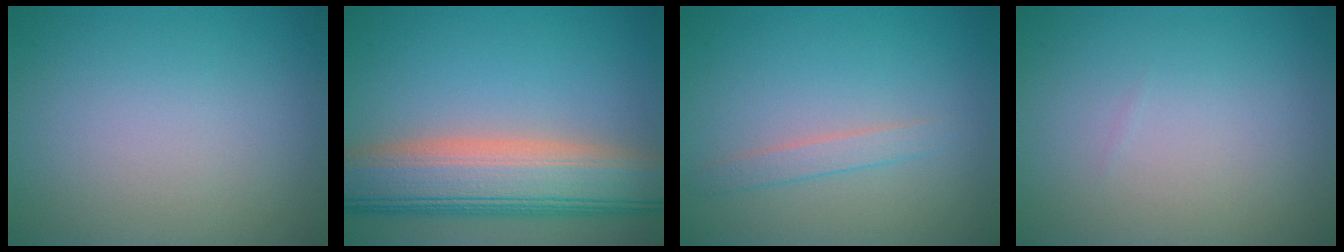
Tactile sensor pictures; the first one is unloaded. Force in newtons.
{"total": 10.0, "press": 10.0, "slide": 1.0}
{"total": 1.5, "press": 1.5, "slide": 0.1}
{"total": 0.0}